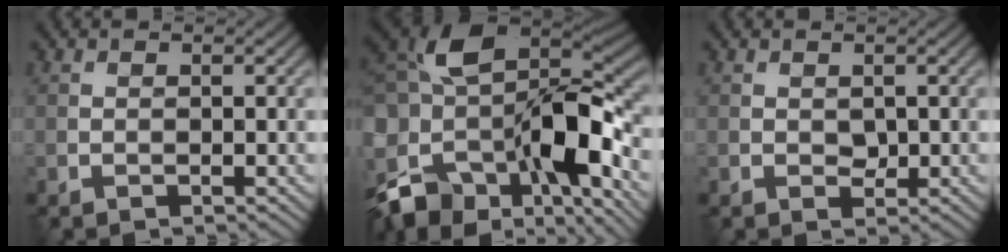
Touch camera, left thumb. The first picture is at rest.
{"total": 17.0, "force": [-3.0, 9.5, 13.8], "torque": [-0.292, -0.010, -0.049]}
{"total": 1.2, "force": [0.1, 1.0, 0.8], "torque": [-0.016, -0.004, 0.003]}